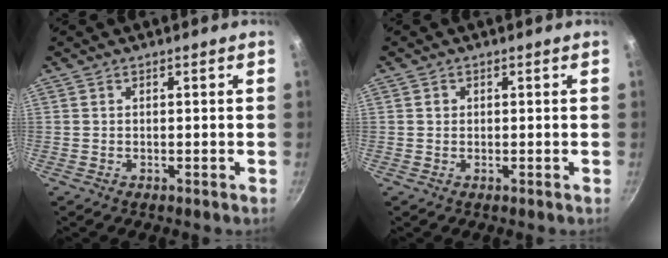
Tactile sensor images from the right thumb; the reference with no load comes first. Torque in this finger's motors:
{"motor_torque": [-0.19, 0.30, 0.22, -0.19, -0.02]}